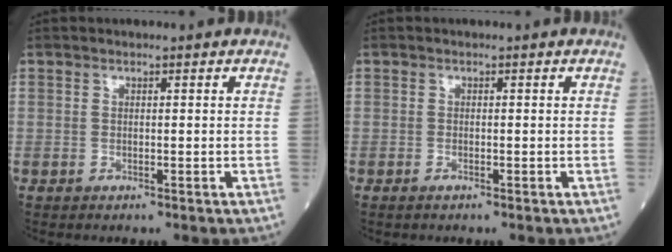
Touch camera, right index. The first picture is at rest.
{"total": 0.6, "force": [-0.4, 0.1, 0.4], "torque": [-0.007, 0.000, -0.007]}